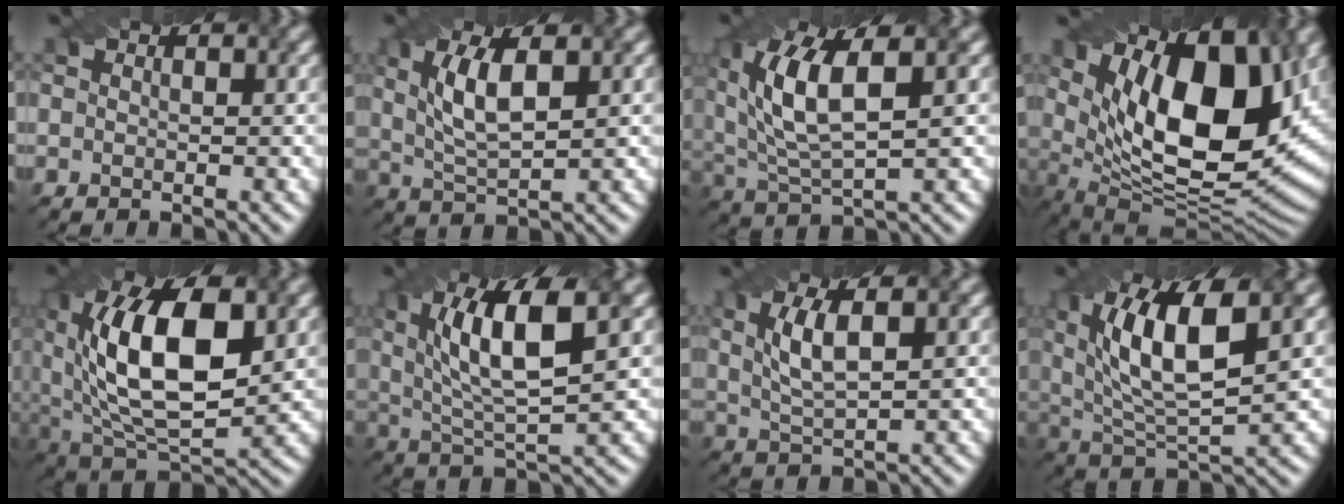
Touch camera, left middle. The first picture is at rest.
{"total": 4.9, "force": [0.9, 1.6, 4.5], "torque": [-0.093, 0.007, 0.034]}
{"total": 7.9, "force": [1.9, 3.1, 7.0], "torque": [-0.156, 0.012, 0.046]}
{"total": 15.6, "force": [4.0, 7.3, 13.2], "torque": [-0.199, 0.003, 0.074]}
{"total": 12.8, "force": [1.8, 6.7, 10.8], "torque": [-0.192, 0.008, 0.043]}
{"total": 8.8, "force": [2.4, 2.5, 8.1], "torque": [-0.145, 0.011, 0.055]}
{"total": 3.9, "force": [0.7, 1.1, 3.7], "torque": [-0.080, 0.007, 0.030]}
{"total": 9.6, "force": [2.6, 3.4, 8.5], "torque": [-0.160, 0.008, 0.057]}